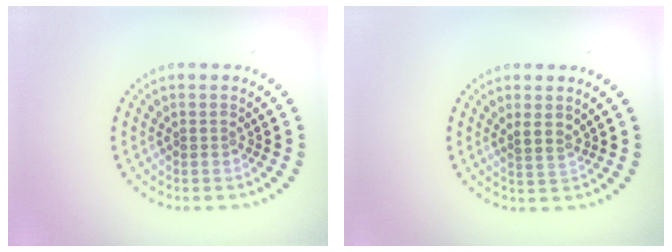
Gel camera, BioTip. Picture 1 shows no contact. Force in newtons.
{"total": 1.5, "press": 1.2, "slide": 1.0}